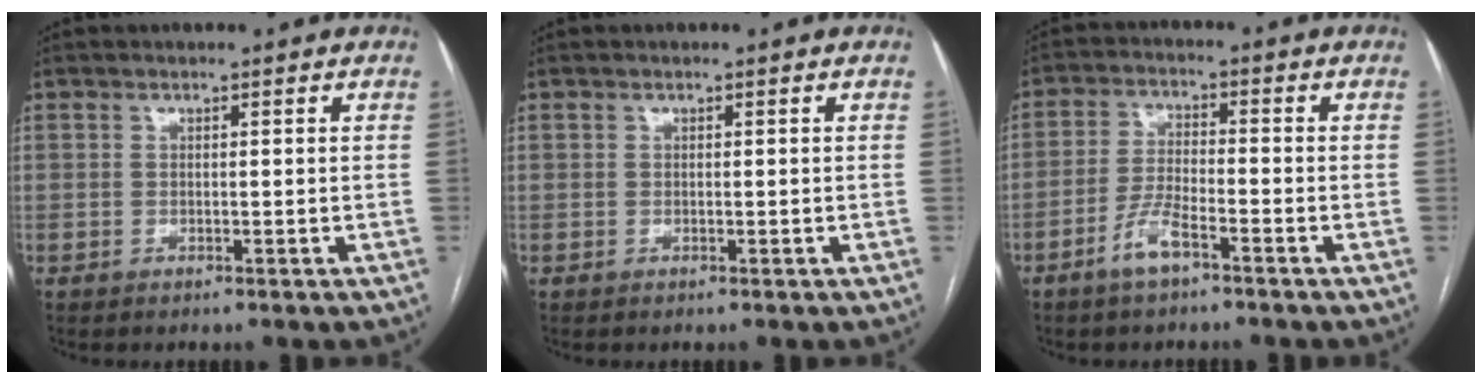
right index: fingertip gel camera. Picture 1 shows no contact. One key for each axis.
{"total": 0.0}
{"total": 5.3, "fx": -3.4, "fy": 1.1, "fz": 3.9, "tx": -0.087, "ty": 0.001, "tz": -0.067}